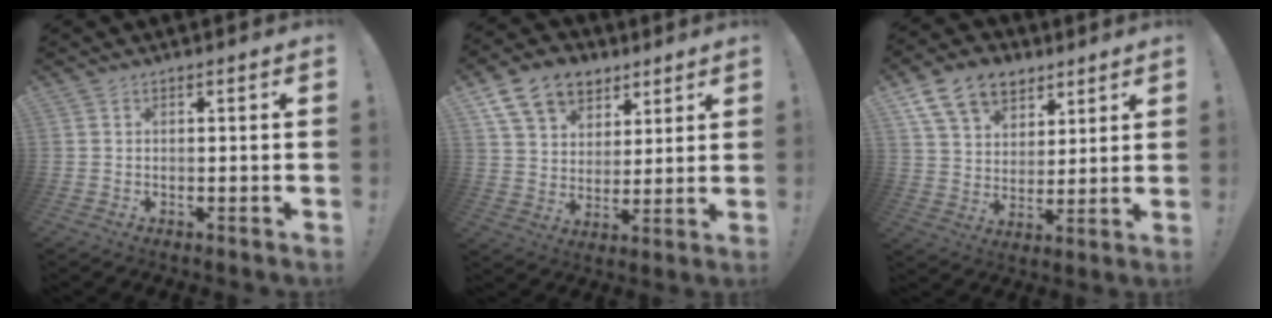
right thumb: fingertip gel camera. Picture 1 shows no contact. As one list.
[{"total": 14.6, "force": [8.2, 10.3, 6.3], "torque": [-0.090, -0.047, 0.155]}, {"total": 14.7, "force": [8.5, 10.1, 6.5], "torque": [-0.101, -0.046, 0.162]}]